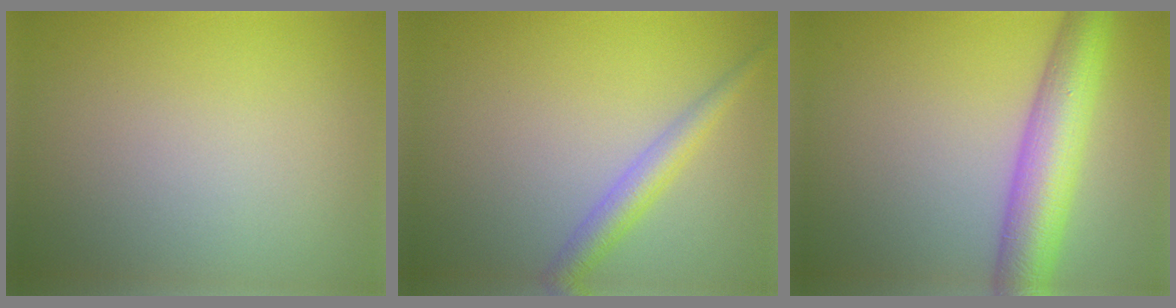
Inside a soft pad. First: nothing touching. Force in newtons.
{"total": 2.7, "press": 2.7, "slide": 0.1}
{"total": 7.4, "press": 7.4, "slide": 0.2}